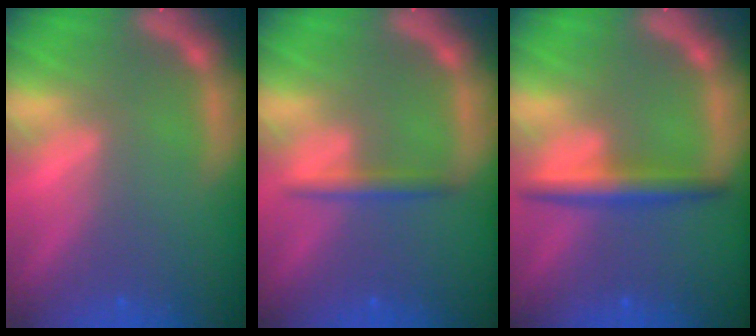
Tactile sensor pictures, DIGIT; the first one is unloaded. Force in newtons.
{"total": 1.9}
{"total": 3.5}